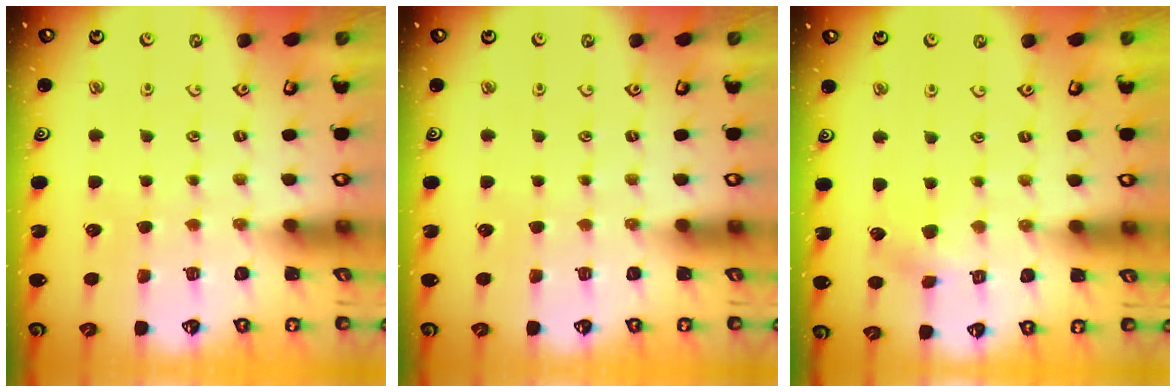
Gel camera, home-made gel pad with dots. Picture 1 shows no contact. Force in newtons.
{"total": 0.0}
{"total": 4.1, "press": 4.1, "slide": 0.4}